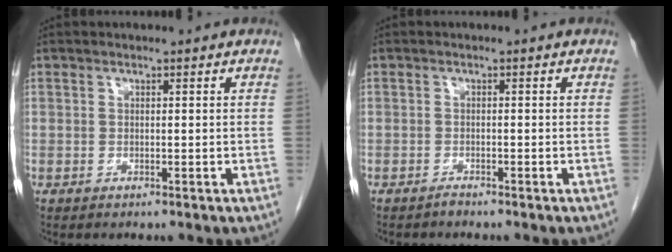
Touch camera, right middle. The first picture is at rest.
{"total": 0.7, "force": [-0.7, 0.0, 0.0], "torque": [-0.004, -0.001, -0.013]}